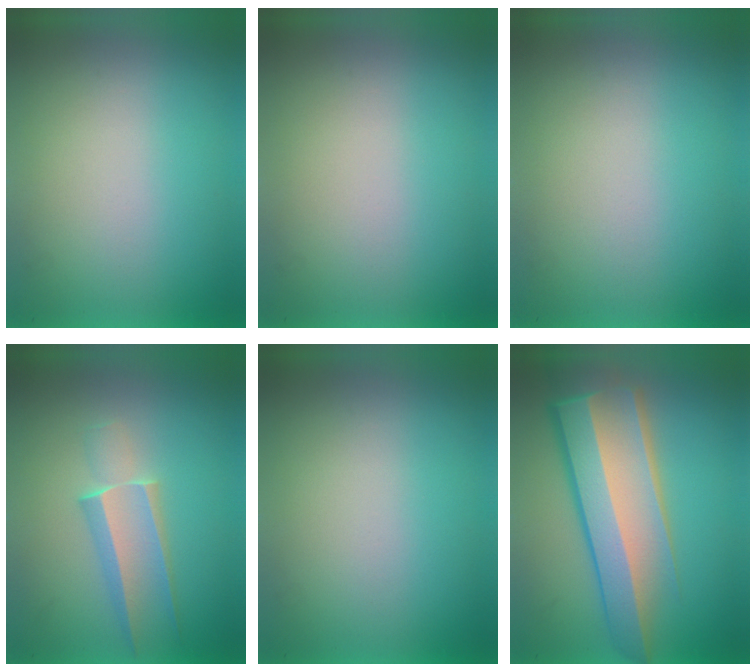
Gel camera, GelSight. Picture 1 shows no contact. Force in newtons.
{"total": 0.0}
{"total": 0.0}
{"total": 2.2}
{"total": 0.0}
{"total": 8.8}